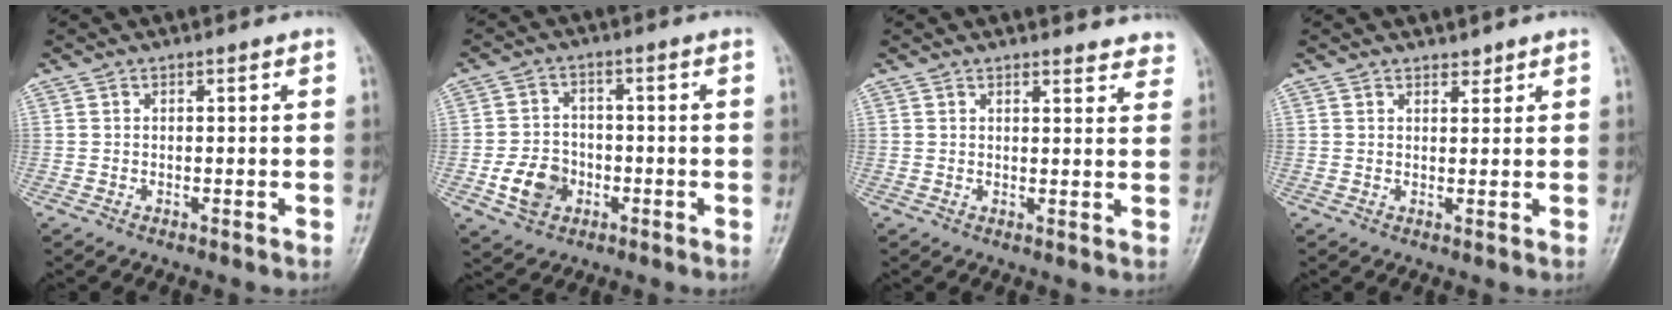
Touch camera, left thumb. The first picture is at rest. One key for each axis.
{"total": 7.1, "fx": -2.2, "fy": 5.8, "fz": 3.5, "tx": -0.044, "ty": 0.012, "tz": -0.038}
{"total": 5.8, "fx": 5.5, "fy": 1.7, "fz": 1.0, "tx": 0.017, "ty": -0.030, "tz": 0.048}
{"total": 1.6, "fx": 1.5, "fy": 0.7, "fz": 0.1, "tx": 0.010, "ty": -0.012, "tz": 0.022}